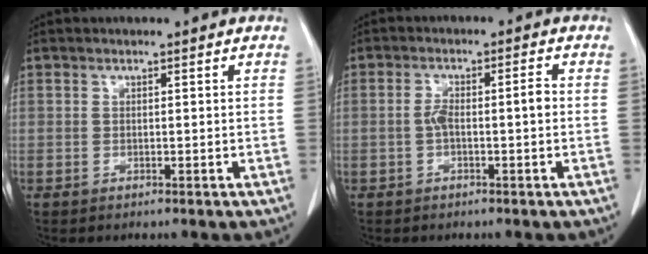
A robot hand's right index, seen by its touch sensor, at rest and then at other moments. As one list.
[{"total": 3.7, "force": [-0.6, 0.8, 3.6], "torque": [-0.065, 0.012, -0.007]}]